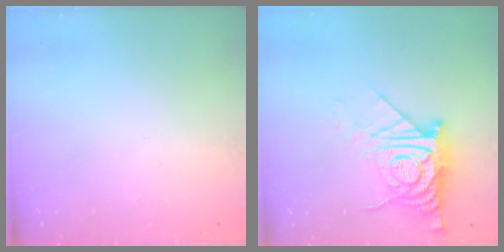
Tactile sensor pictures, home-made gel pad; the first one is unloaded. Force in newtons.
{"total": 14.3, "press": 14.2, "slide": 1.6}